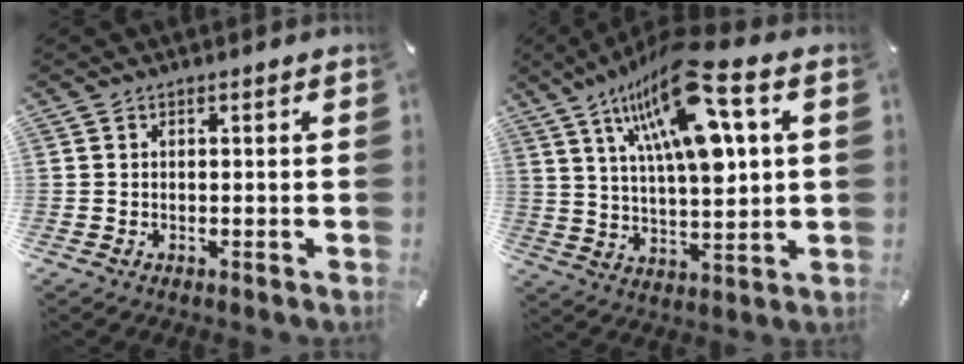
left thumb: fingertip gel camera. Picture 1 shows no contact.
{"total": 20.4, "force": [9.7, 6.5, 16.8], "torque": [-0.310, -0.038, 0.150]}